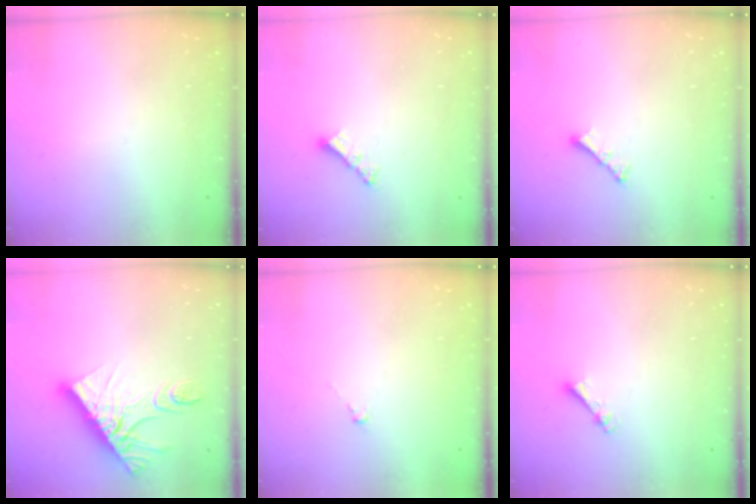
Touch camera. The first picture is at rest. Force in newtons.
{"total": 3.8, "press": 3.8, "slide": 0.2}
{"total": 2.8, "press": 2.7, "slide": 0.6}
{"total": 13.6, "press": 13.6, "slide": 1.1}
{"total": 0.6, "press": 0.4, "slide": 0.4}
{"total": 2.7, "press": 2.7, "slide": 0.4}